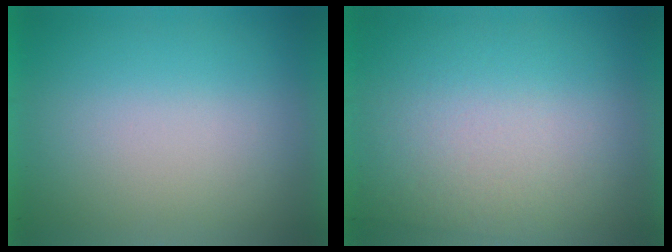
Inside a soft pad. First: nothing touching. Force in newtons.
{"total": 2.8}